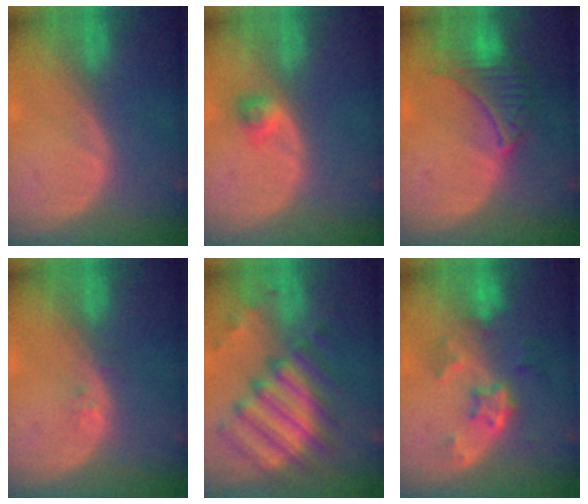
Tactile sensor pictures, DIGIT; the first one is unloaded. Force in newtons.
{"total": 2.6, "press": 2.2, "slide": 1.4}
{"total": 7.0, "press": 6.8, "slide": 1.5}
{"total": 0.9, "press": 0.9, "slide": 0.2}
{"total": 11.6, "press": 10.6, "slide": 4.9}
{"total": 6.1, "press": 5.5, "slide": 2.7}